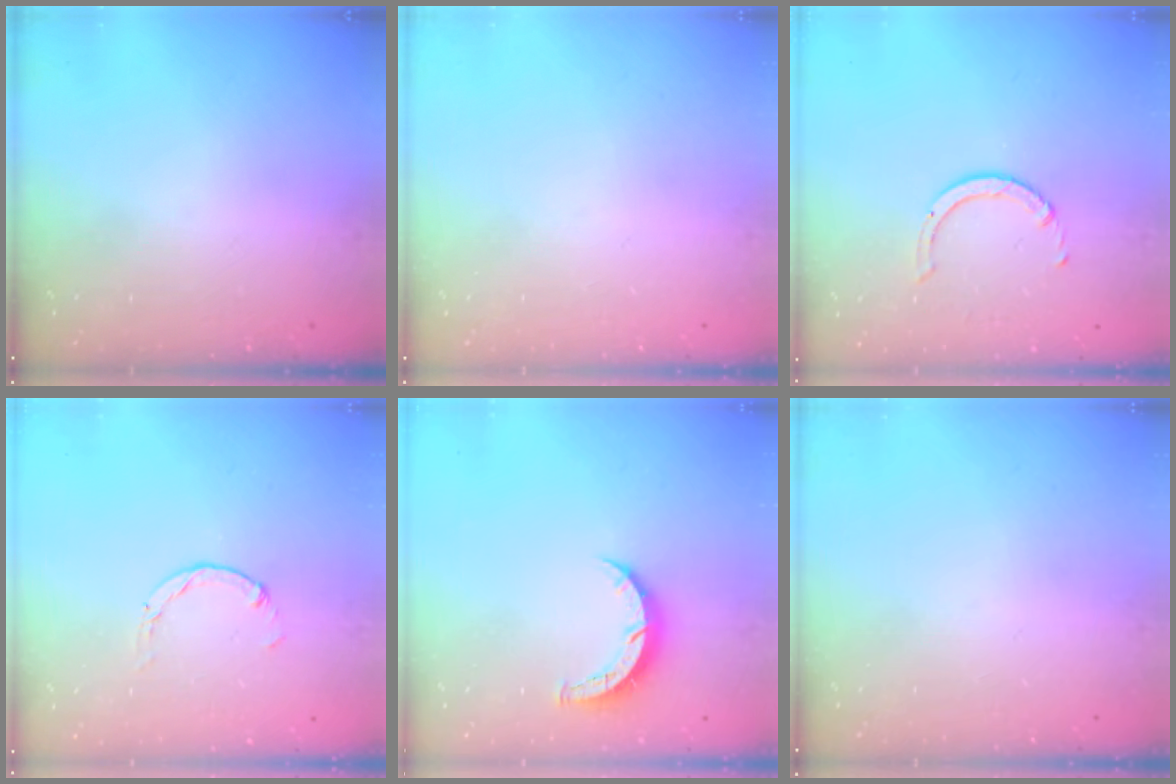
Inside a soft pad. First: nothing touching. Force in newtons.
{"total": 0.0}
{"total": 2.3, "press": 2.3, "slide": 0.3}
{"total": 1.5, "press": 1.5, "slide": 0.2}
{"total": 5.5, "press": 5.5, "slide": 0.5}
{"total": 0.0}